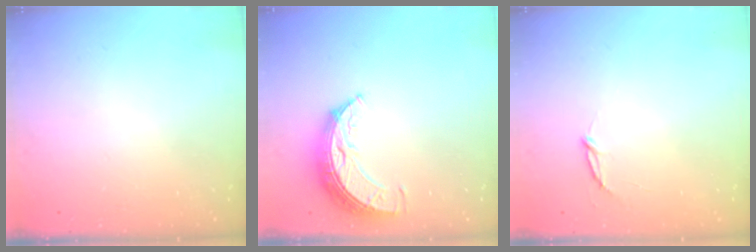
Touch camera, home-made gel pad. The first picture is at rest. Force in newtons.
{"total": 8.4, "press": 8.4, "slide": 0.7}
{"total": 2.8, "press": 2.8, "slide": 0.3}